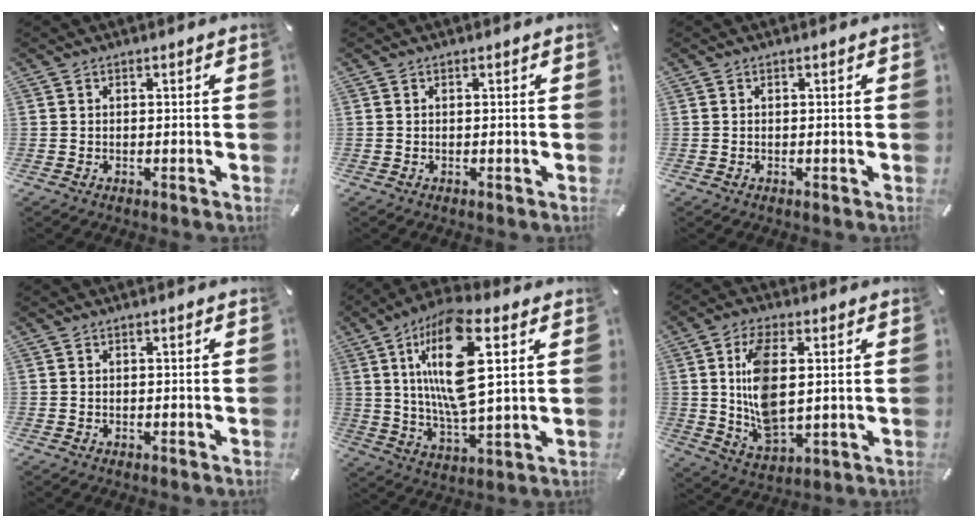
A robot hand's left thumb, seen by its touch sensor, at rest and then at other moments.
{"total": 0.0}
{"total": 0.0}
{"total": 0.0}
{"total": 18.6, "force": [5.9, 6.3, 16.5], "torque": [-0.335, -0.009, 0.089]}
{"total": 12.6, "force": [2.1, 6.6, 10.5], "torque": [-0.214, -0.014, 0.033]}